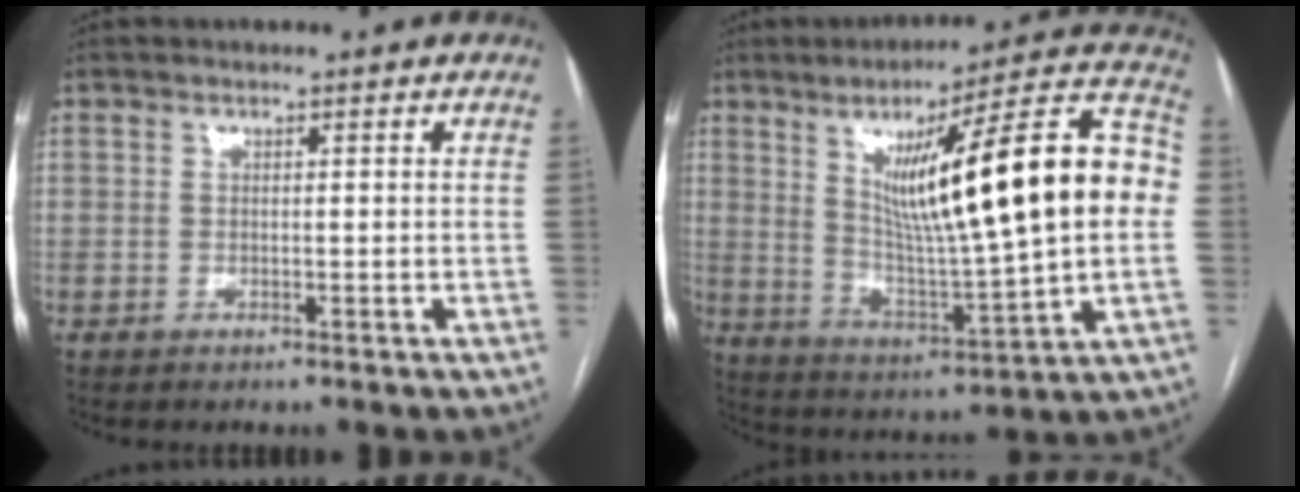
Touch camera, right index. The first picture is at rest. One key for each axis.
{"total": 25.6, "fx": 3.9, "fy": 2.4, "fz": 25.2, "tx": -0.373, "ty": 0.025, "tz": 0.054}